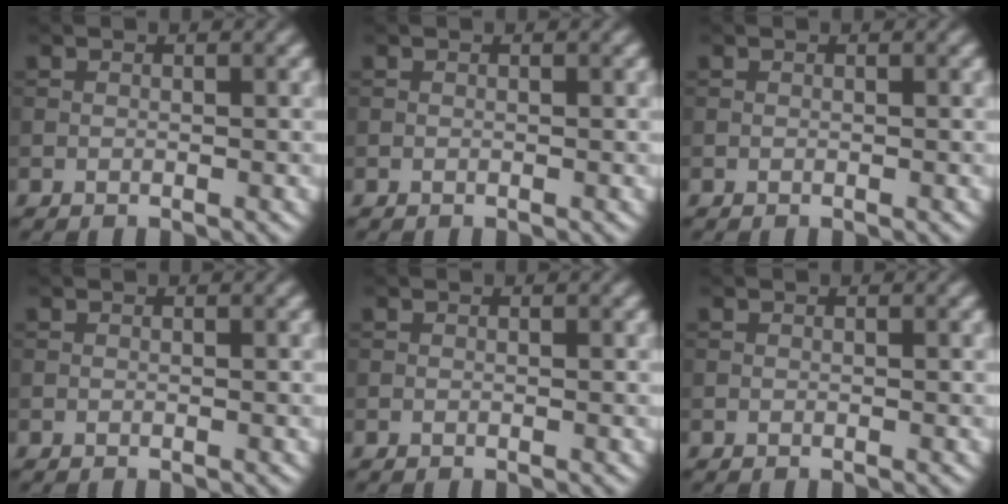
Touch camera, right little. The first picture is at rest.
{"total": 0.0}
{"total": 0.0}
{"total": 0.0}
{"total": 0.0}
{"total": 0.0}